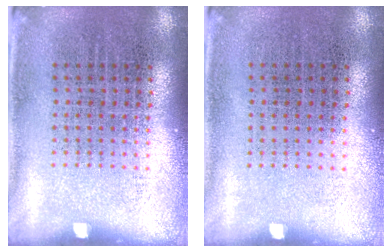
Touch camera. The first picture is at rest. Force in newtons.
{"total": 0.0}